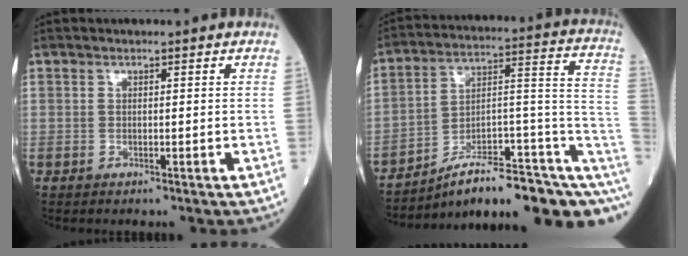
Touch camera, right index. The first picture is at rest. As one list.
[{"total": 18.4, "force": [-11.4, 4.5, 13.7], "torque": [-0.130, 0.072, -0.166]}]